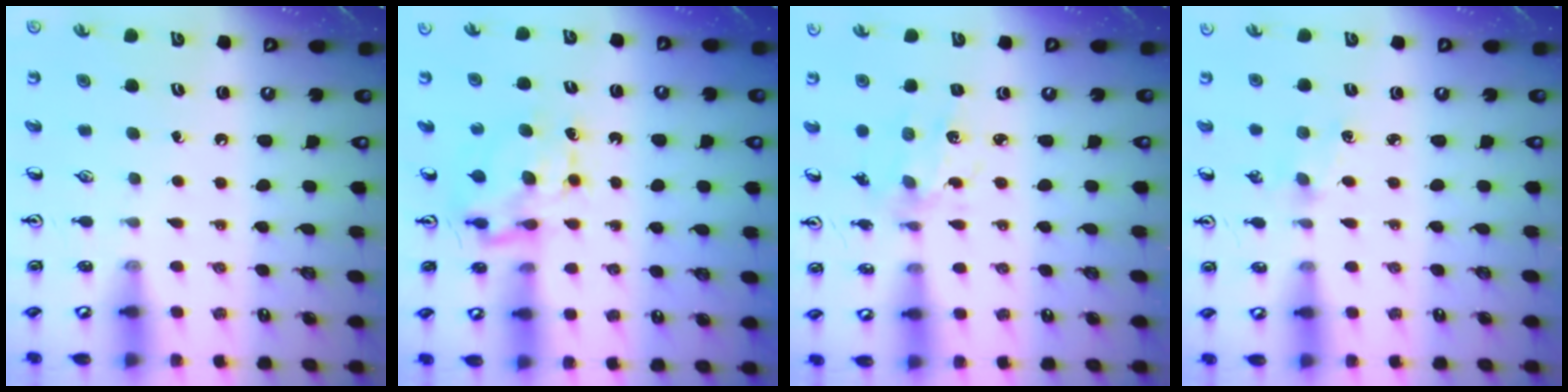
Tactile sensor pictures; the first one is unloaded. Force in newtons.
{"total": 6.9, "press": 6.9, "slide": 0.6}
{"total": 3.5, "press": 3.4, "slide": 1.0}
{"total": 2.3, "press": 2.3, "slide": 0.4}